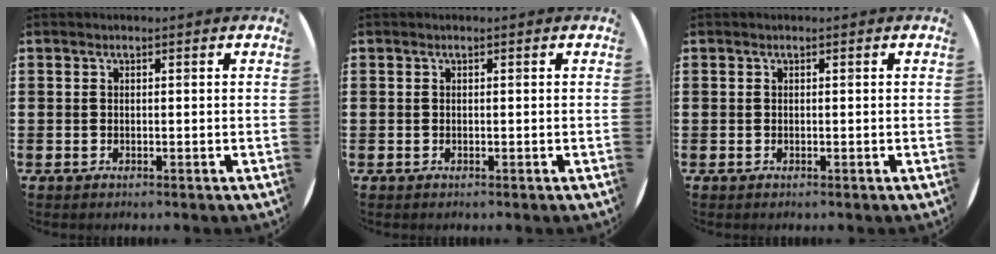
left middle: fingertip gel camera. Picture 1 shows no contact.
{"total": 0.0}
{"total": 0.0}